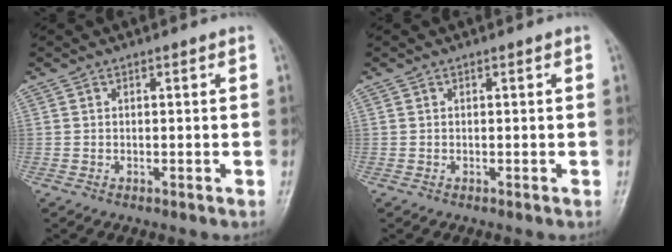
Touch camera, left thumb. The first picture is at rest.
{"total": 0.0}